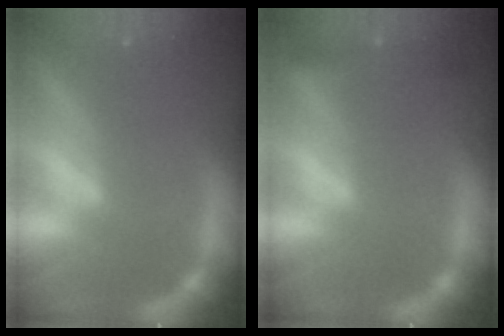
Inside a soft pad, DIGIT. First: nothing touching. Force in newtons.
{"total": 2.4}